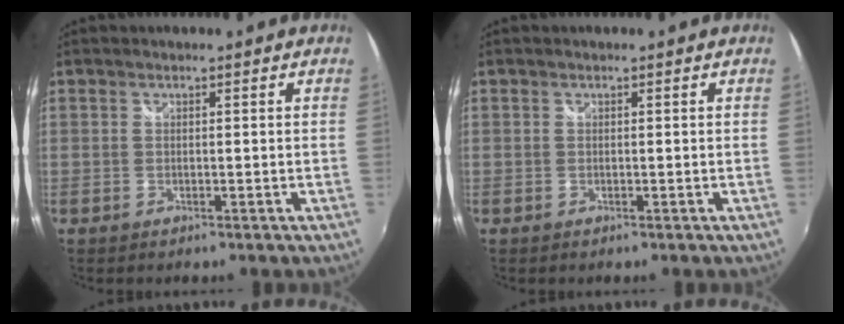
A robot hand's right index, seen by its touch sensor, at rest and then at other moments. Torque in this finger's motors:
{"motor_torque": [0.00, 0.00, 0.00, 0.00]}